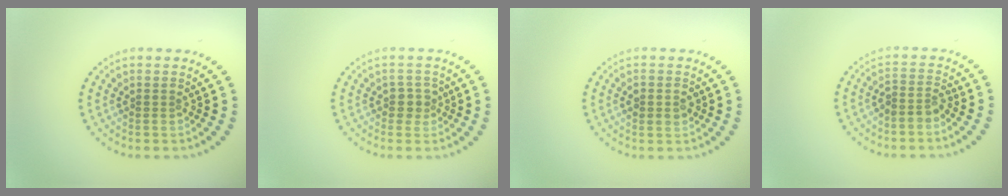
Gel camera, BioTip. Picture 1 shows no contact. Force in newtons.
{"total": 1.6, "press": 1.4, "slide": 0.7}
{"total": 2.2, "press": 2.2, "slide": 0.1}
{"total": 1.9, "press": 1.6, "slide": 1.1}